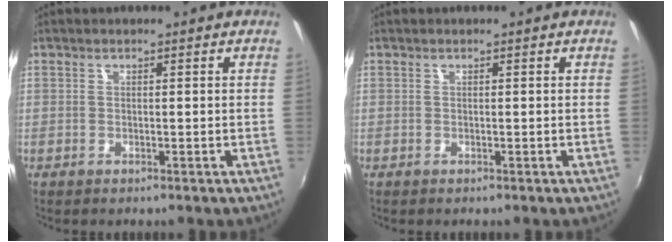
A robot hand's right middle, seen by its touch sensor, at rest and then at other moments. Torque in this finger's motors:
{"motor_torque": [0.19, -0.14, 0.06, 0.01]}